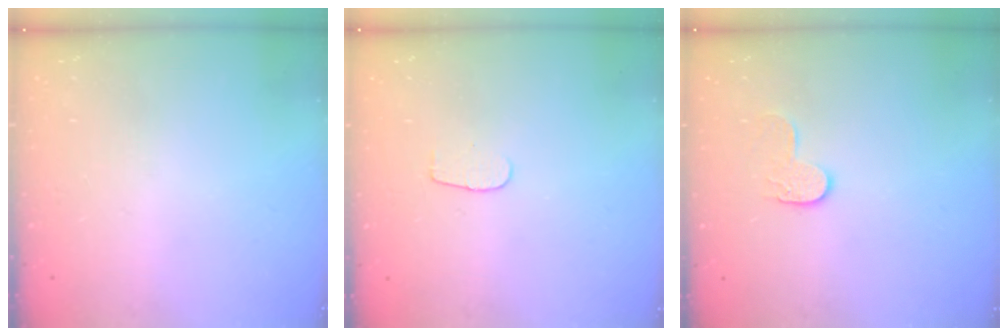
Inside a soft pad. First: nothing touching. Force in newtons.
{"total": 3.6, "press": 3.6, "slide": 0.4}
{"total": 7.3, "press": 7.3, "slide": 0.2}